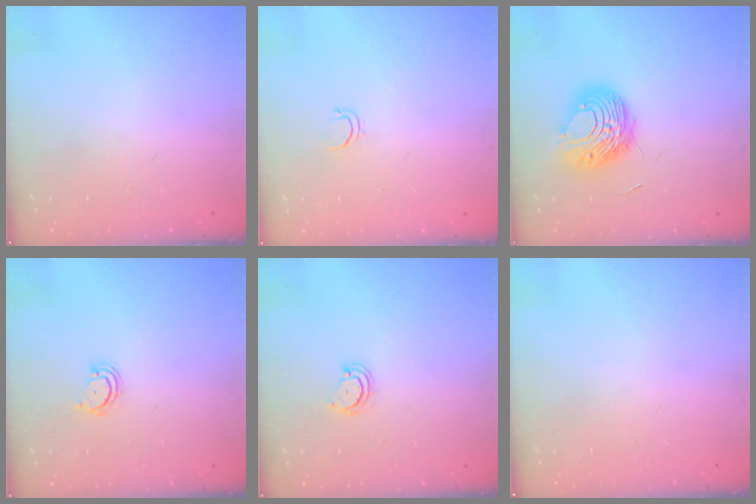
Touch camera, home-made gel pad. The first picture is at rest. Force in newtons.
{"total": 2.6, "press": 2.5, "slide": 0.4}
{"total": 9.8, "press": 9.7, "slide": 1.2}
{"total": 3.2, "press": 3.2, "slide": 0.3}
{"total": 3.2, "press": 3.2, "slide": 0.3}
{"total": 0.0}